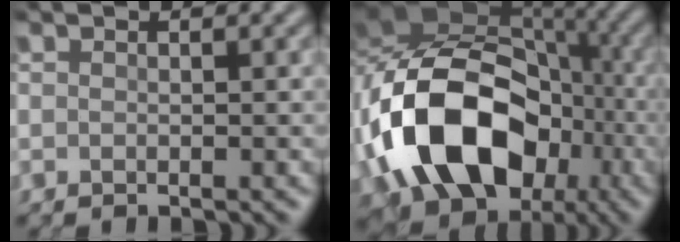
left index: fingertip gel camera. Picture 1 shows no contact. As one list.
[{"total": 15.7, "force": [-4.3, 10.9, 10.4], "torque": [-0.191, 0.002, -0.073]}]